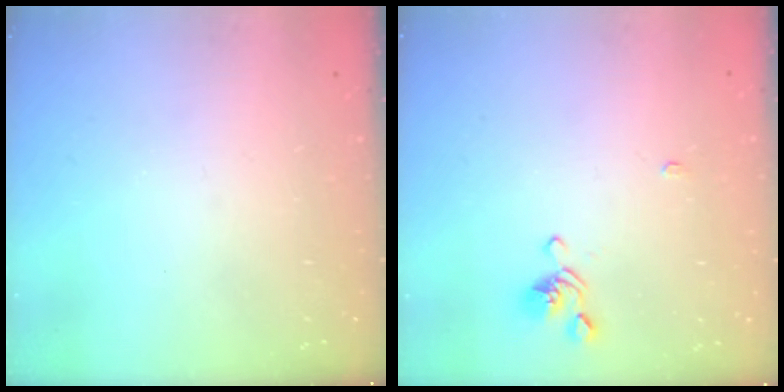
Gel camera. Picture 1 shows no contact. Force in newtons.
{"total": 0.8, "press": 0.8, "slide": 0.4}